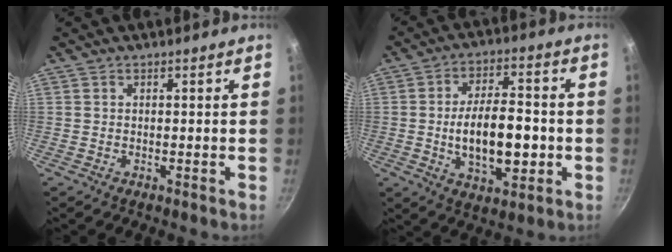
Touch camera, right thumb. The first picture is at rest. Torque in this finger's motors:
{"motor_torque": [-0.18, 0.67, 1.03, 0.38, 0.10]}